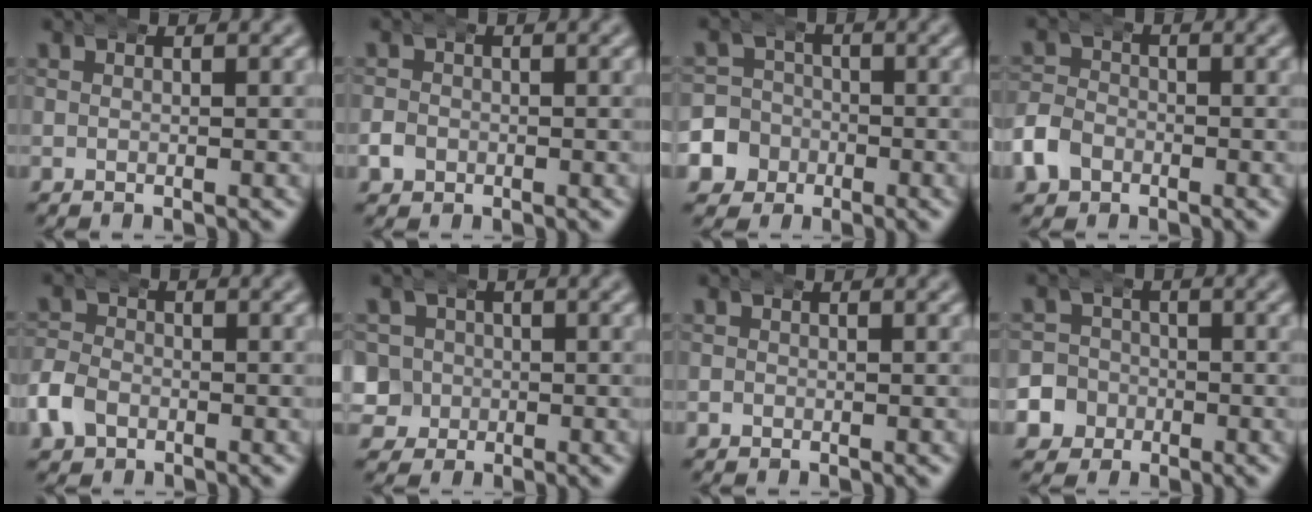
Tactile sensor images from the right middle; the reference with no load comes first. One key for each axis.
{"total": 1.8, "fx": -0.7, "fy": 1.7, "fz": 0.4, "tx": -0.015, "ty": -0.002, "tz": -0.017}
{"total": 9.4, "fx": -3.5, "fy": 8.6, "fz": 1.7, "tx": -0.060, "ty": -0.032, "tz": -0.067}
{"total": 3.7, "fx": -1.9, "fy": 3.0, "fz": 0.9, "tx": -0.026, "ty": 0.001, "tz": -0.042}
{"total": 3.1, "fx": -1.6, "fy": 2.5, "fz": 1.0, "tx": -0.029, "ty": 0.001, "tz": -0.035}
{"total": 7.2, "fx": -1.6, "fy": 6.7, "fz": 2.0, "tx": -0.060, "ty": -0.029, "tz": -0.030}
{"total": 0.6, "fx": -0.2, "fy": 0.5, "fz": -0.1, "tx": -0.002, "ty": -0.001, "tz": -0.006}
{"total": 9.4, "fx": -3.7, "fy": 8.5, "fz": 1.4, "tx": -0.055, "ty": -0.033, "tz": -0.070}